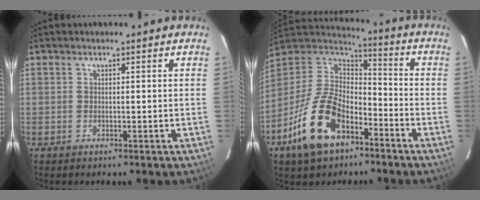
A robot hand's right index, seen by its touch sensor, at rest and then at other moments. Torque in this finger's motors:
{"motor_torque": [1.16, -0.97, 1.05, 0.21]}